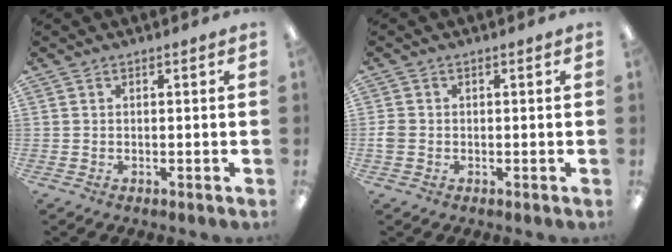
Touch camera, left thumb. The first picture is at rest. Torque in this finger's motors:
{"motor_torque": [-0.33, 0.31, -0.16, 0.13, 0.00]}